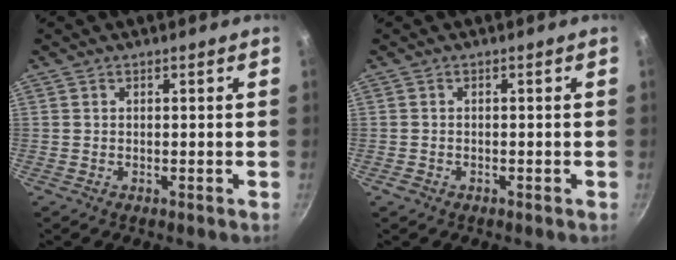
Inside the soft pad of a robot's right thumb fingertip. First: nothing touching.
{"total": 1.0, "force": [-0.7, 0.6, 0.4], "torque": [-0.012, 0.004, -0.009]}